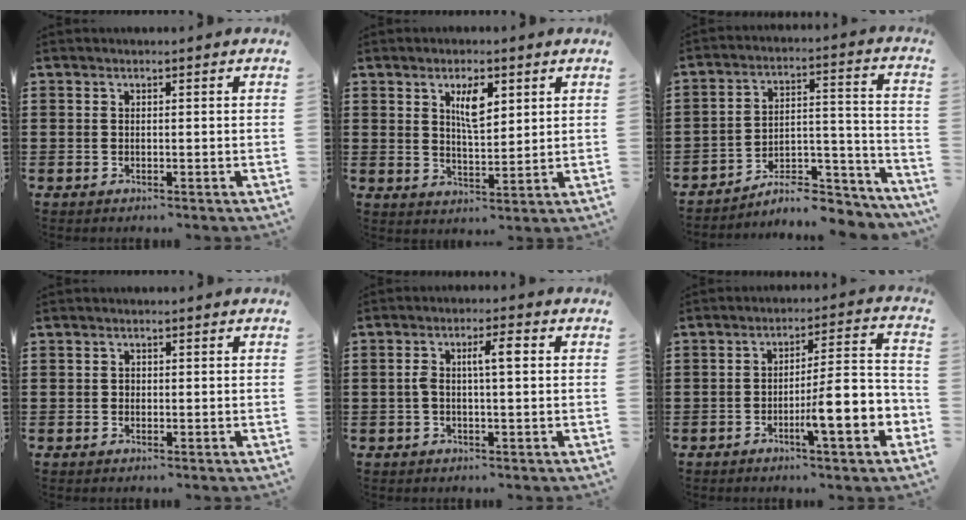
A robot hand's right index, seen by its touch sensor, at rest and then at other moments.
{"total": 5.2, "force": [2.4, 2.0, 4.2], "torque": [-0.074, 0.000, 0.038]}
{"total": 7.7, "force": [-6.7, 2.2, 3.1], "torque": [-0.040, 0.016, -0.124]}
{"total": 0.5, "force": [-0.1, 0.5, 0.2], "torque": [-0.006, 0.002, -0.001]}
{"total": 4.0, "force": [0.3, 0.8, 3.9], "torque": [-0.081, 0.004, -0.002]}
{"total": 9.7, "force": [-3.7, 1.3, 8.8], "torque": [-0.135, -0.016, -0.069]}